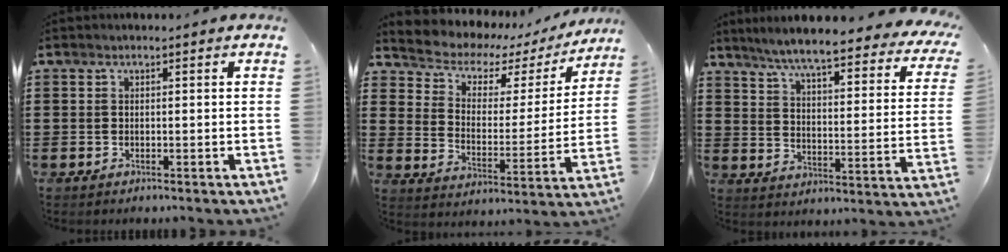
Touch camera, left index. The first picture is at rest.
{"total": 4.8, "force": [4.0, 2.5, 0.8], "torque": [-0.048, -0.031, 0.062]}
{"total": 6.7, "force": [5.8, -0.6, 3.3], "torque": [-0.080, -0.048, 0.093]}